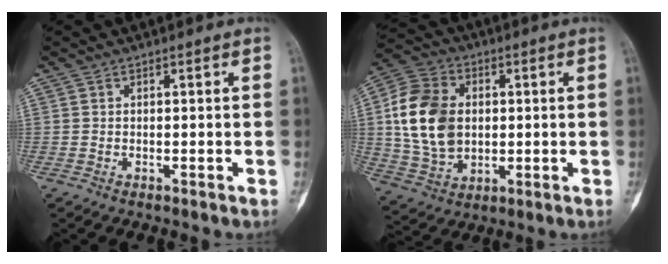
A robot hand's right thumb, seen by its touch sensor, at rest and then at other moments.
{"total": 16.0, "force": [1.4, 11.6, 10.9], "torque": [-0.188, 0.008, 0.027]}